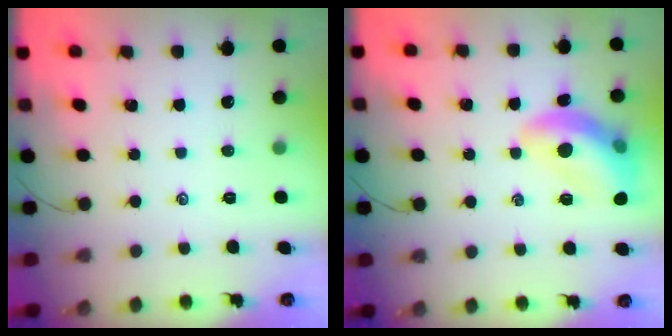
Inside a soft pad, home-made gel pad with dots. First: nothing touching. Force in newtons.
{"total": 14.2, "press": 14.1, "slide": 1.6}